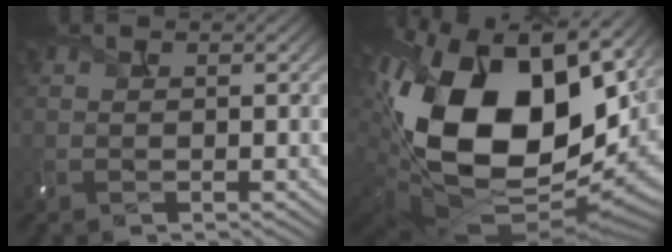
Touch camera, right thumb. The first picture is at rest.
{"total": 21.4, "force": [3.8, 12.7, 16.8], "torque": [-0.365, -0.015, 0.073]}